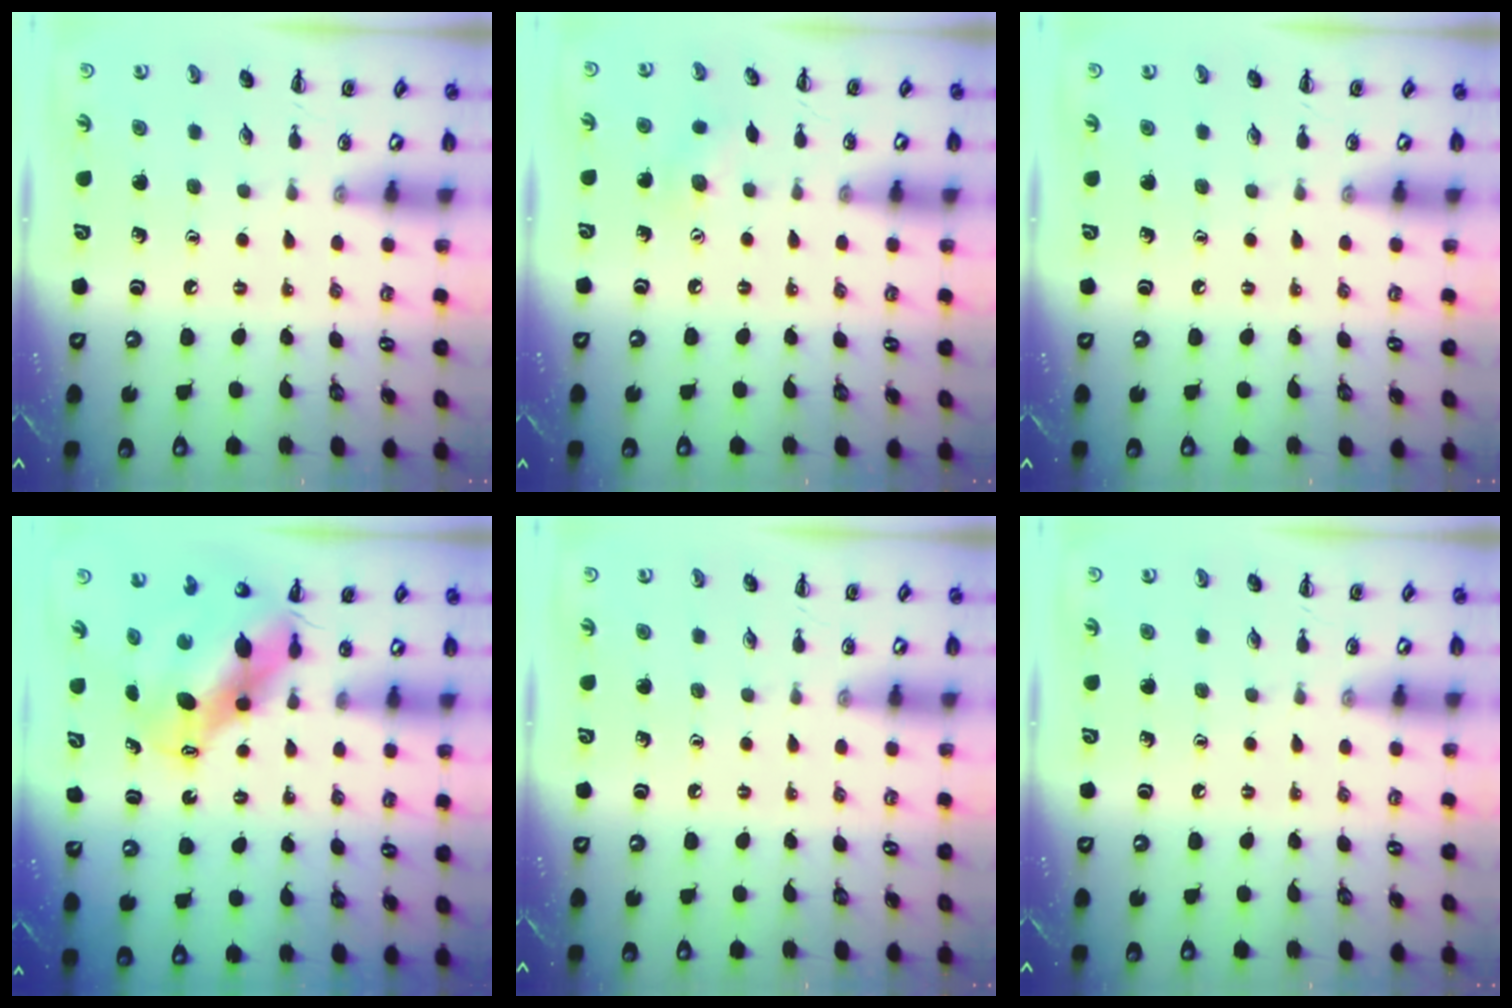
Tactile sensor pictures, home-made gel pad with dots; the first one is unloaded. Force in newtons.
{"total": 5.9, "press": 5.7, "slide": 1.4}
{"total": 0.0}
{"total": 8.1, "press": 7.9, "slide": 1.9}
{"total": 0.0}
{"total": 0.0}